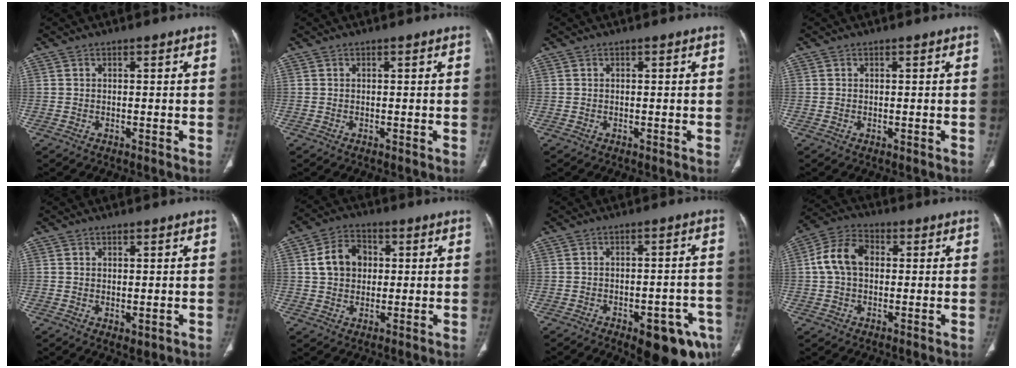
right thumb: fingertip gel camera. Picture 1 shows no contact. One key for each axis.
{"total": 0.0}
{"total": 0.0}
{"total": 0.0}
{"total": 1.7, "fx": -0.2, "fy": 1.1, "fz": 1.4, "tx": -0.020, "ty": -0.005, "tz": 0.005}
{"total": 8.6, "fx": 1.4, "fy": 6.7, "fz": 5.2, "tx": -0.072, "ty": 0.010, "tz": 0.020}
{"total": 13.3, "fx": -7.3, "fy": 5.4, "fz": 9.7, "tx": -0.077, "ty": 0.038, "tz": -0.083}
{"total": 9.3, "fx": 1.1, "fy": 6.5, "fz": 6.6, "tx": -0.126, "ty": 0.027, "tz": 0.014}